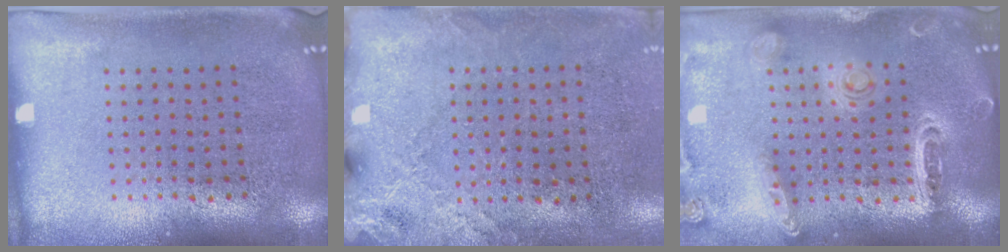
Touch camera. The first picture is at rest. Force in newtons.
{"total": 2.5, "press": 2.2, "slide": 1.2}
{"total": 1.3, "press": 1.3, "slide": 0.2}